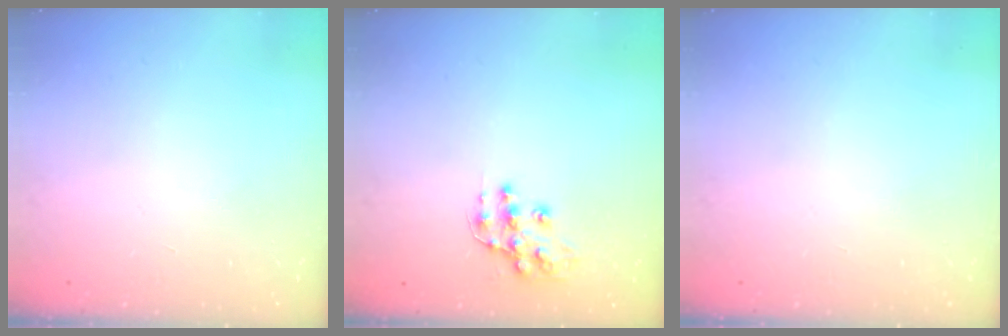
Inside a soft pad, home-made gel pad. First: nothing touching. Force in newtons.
{"total": 10.7, "press": 10.7, "slide": 0.6}
{"total": 0.0}